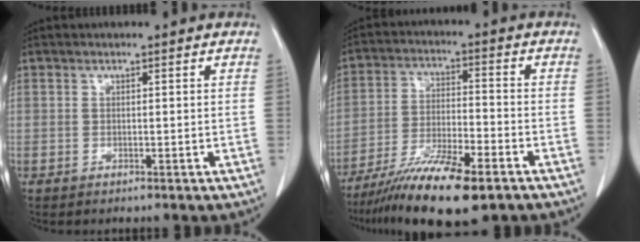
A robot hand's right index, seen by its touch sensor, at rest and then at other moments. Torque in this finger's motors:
{"motor_torque": [1.30, -0.84, 0.56, 0.21]}